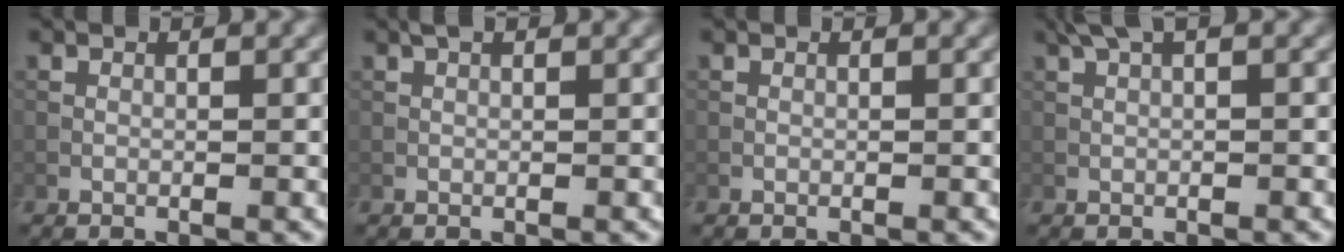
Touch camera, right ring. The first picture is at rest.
{"total": 0.7, "force": [0.5, 0.2, 0.5], "torque": [-0.012, 0.005, 0.008]}
{"total": 0.0}
{"total": 1.9, "force": [1.0, 0.4, 1.6], "torque": [-0.032, 0.008, 0.019]}